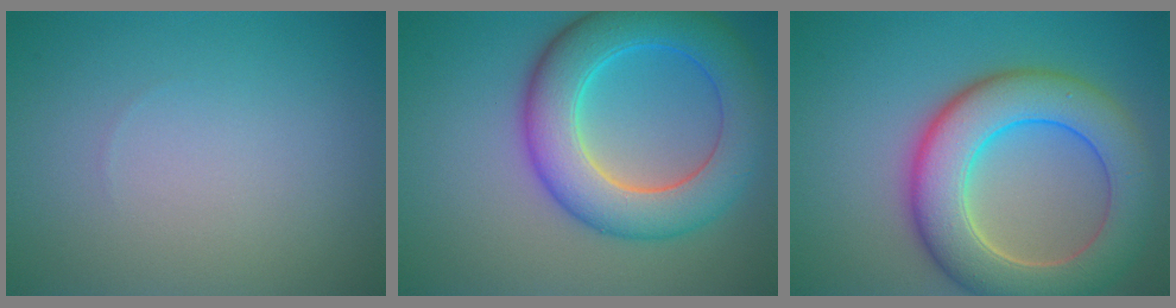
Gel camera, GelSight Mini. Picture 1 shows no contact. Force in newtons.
{"total": 8.5, "press": 8.5, "slide": 0.4}
{"total": 9.2, "press": 9.2, "slide": 0.6}